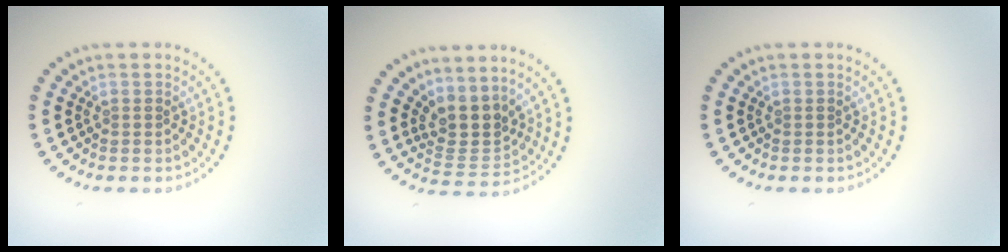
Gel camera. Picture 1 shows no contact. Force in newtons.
{"total": 3.3, "press": 2.5, "slide": 2.1}
{"total": 0.0}